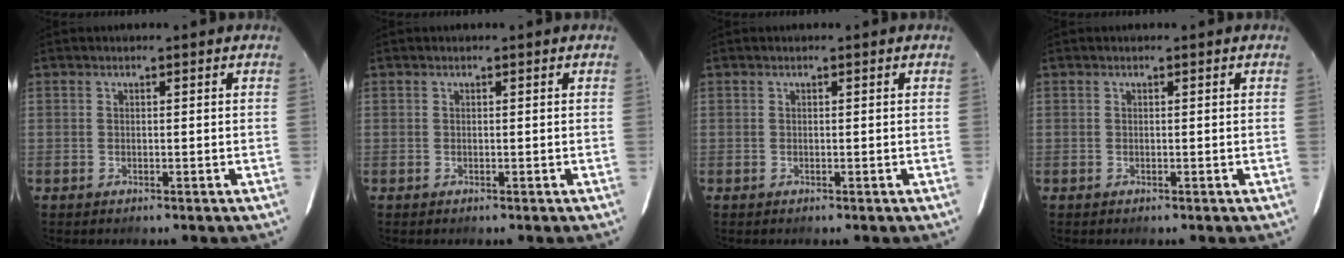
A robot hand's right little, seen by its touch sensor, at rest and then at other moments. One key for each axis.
{"total": 0.0}
{"total": 0.0}
{"total": 0.0}